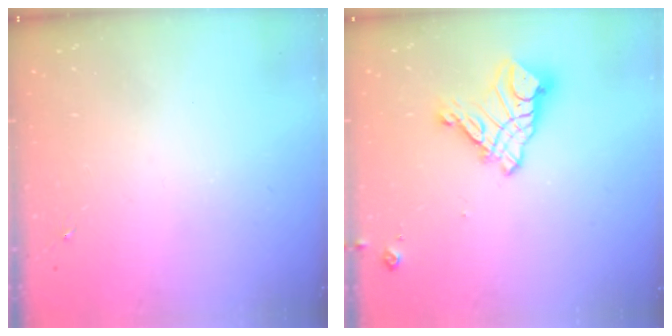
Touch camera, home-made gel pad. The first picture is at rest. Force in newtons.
{"total": 13.1, "press": 13.0, "slide": 1.3}